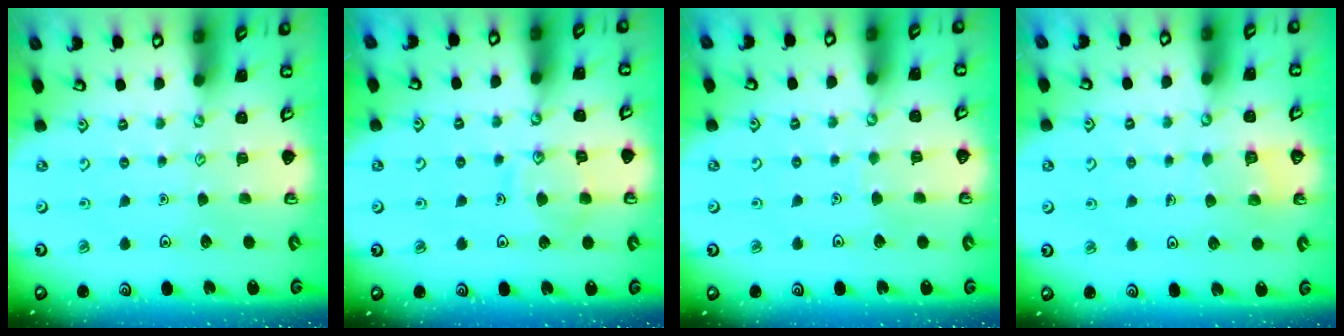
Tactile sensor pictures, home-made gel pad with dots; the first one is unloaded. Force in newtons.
{"total": 10.2, "press": 10.1, "slide": 0.9}
{"total": 2.5, "press": 2.5, "slide": 0.2}
{"total": 2.5, "press": 2.5, "slide": 0.1}